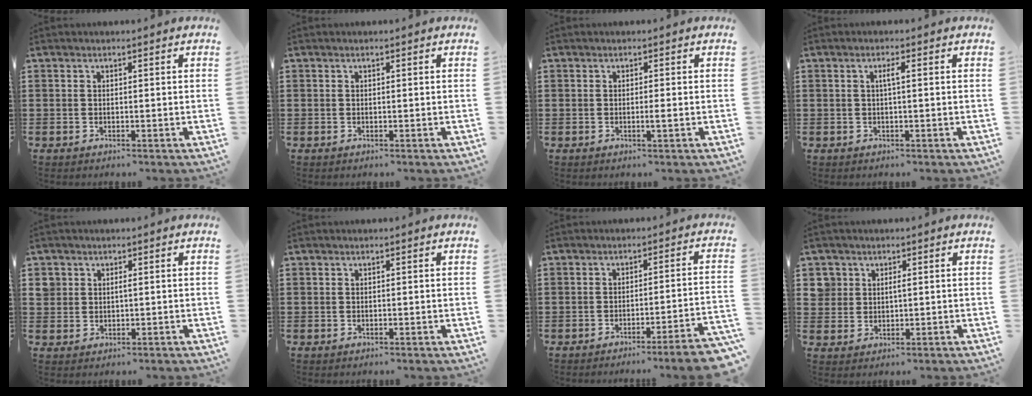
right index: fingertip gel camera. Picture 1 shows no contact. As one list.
[{"total": 0.0}, {"total": 1.3, "force": [-0.4, 0.0, 1.2], "torque": [-0.020, -0.005, -0.006]}, {"total": 1.2, "force": [0.1, 0.0, 1.2], "torque": [-0.023, -0.001, -0.001]}, {"total": 1.5, "force": [0.4, 1.3, 0.6], "torque": [-0.018, 0.006, 0.007]}, {"total": 0.0}, {"total": 4.6, "force": [-3.6, -0.6, 2.8], "torque": [-0.047, -0.017, -0.069]}, {"total": 2.4, "force": [0.9, 2.2, 0.7], "torque": [-0.025, 0.010, 0.016]}]